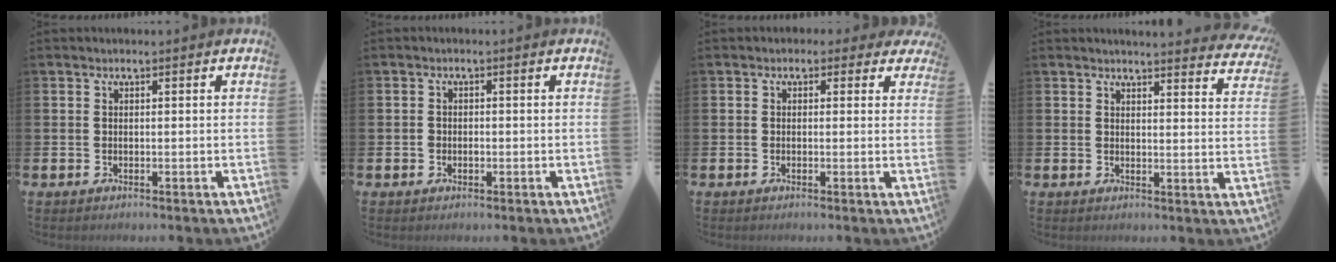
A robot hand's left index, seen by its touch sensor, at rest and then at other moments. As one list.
[{"total": 1.1, "force": [-0.3, 1.0, 0.4], "torque": [-0.009, 0.006, -0.009]}, {"total": 1.1, "force": [0.2, 1.0, 0.3], "torque": [-0.005, 0.011, 0.000]}, {"total": 3.5, "force": [3.5, -0.1, 0.2], "torque": [0.004, -0.031, 0.058]}]